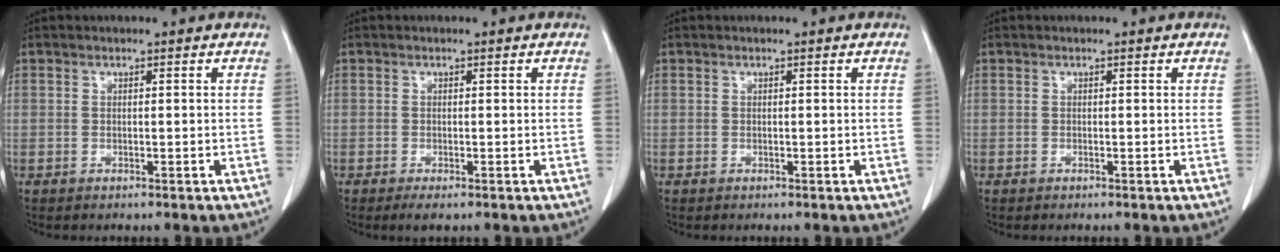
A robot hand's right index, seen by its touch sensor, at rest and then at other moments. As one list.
[{"total": 1.4, "force": [-0.8, 0.3, 1.2], "torque": [-0.018, -0.003, -0.009]}, {"total": 0.0}, {"total": 0.0}]